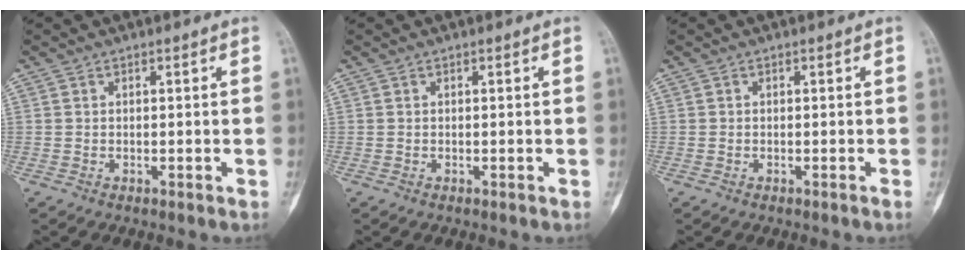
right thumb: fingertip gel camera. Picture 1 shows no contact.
{"total": 0.0}
{"total": 0.0}